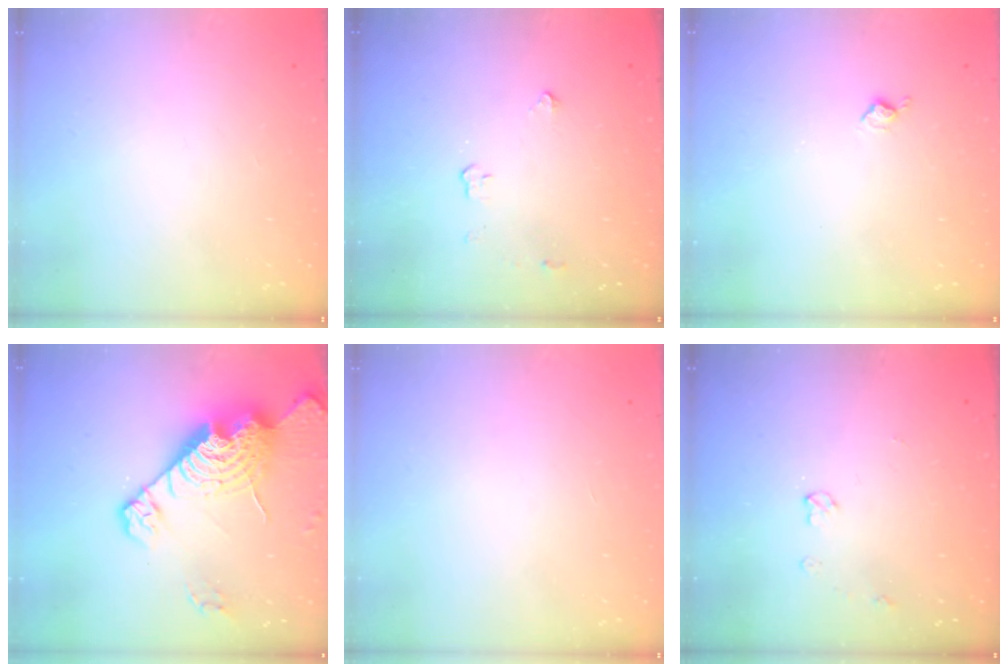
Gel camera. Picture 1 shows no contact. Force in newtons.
{"total": 2.8, "press": 2.8, "slide": 0.5}
{"total": 6.1, "press": 6.1, "slide": 0.7}
{"total": 20.7, "press": 20.6, "slide": 1.8}
{"total": 0.0}
{"total": 4.0, "press": 4.0, "slide": 0.1}